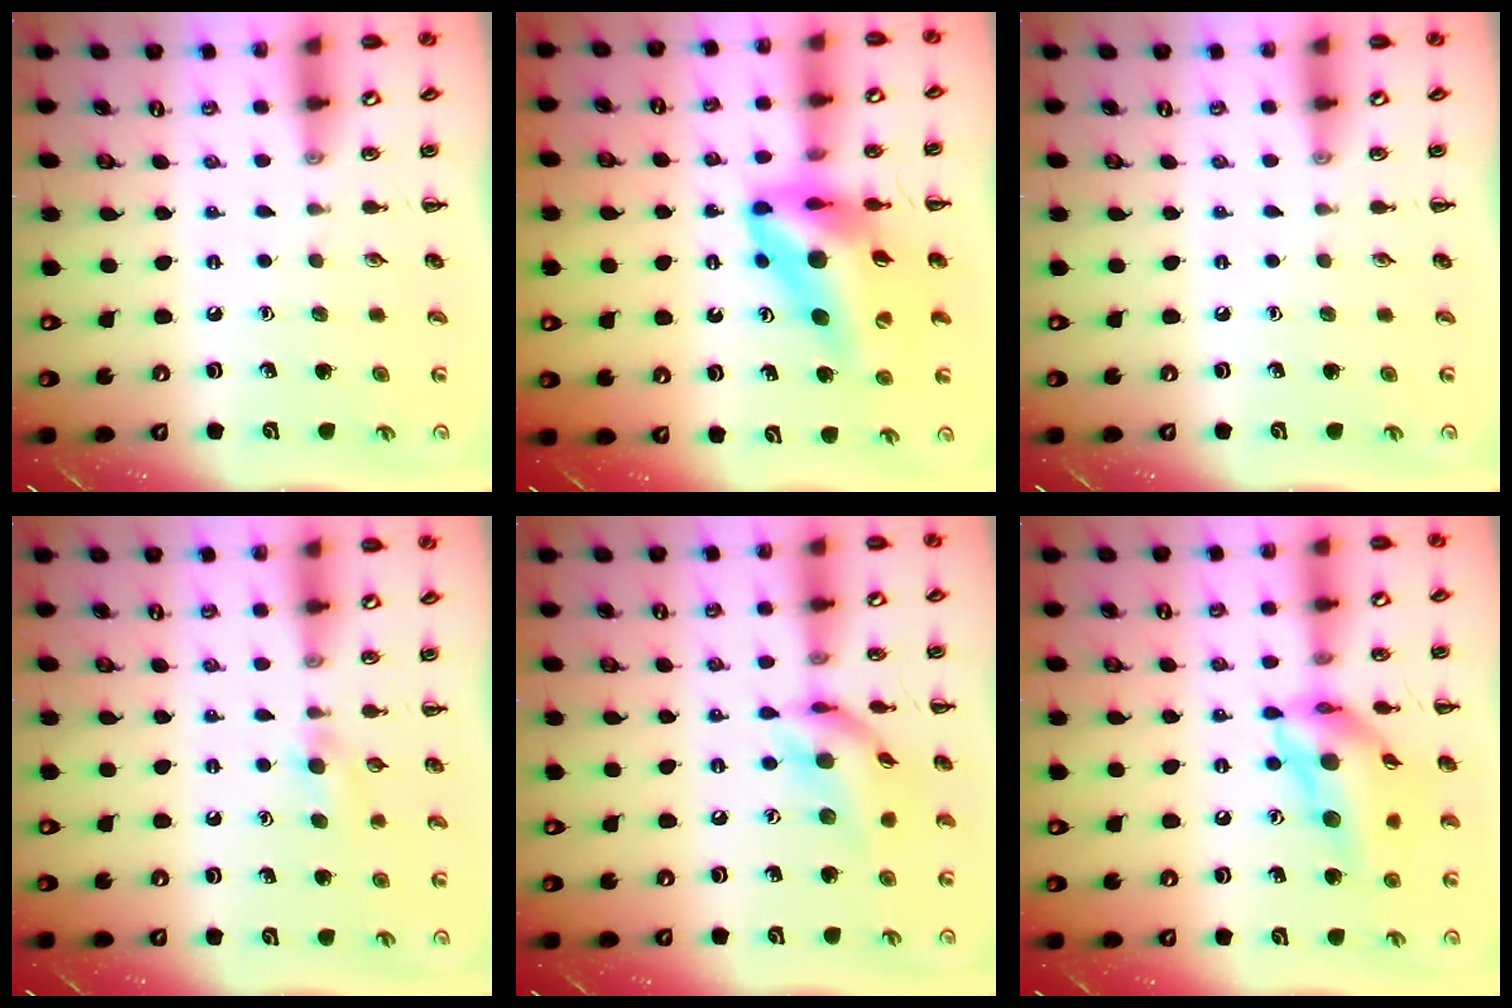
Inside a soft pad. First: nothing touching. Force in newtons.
{"total": 14.9, "press": 14.2, "slide": 4.6}
{"total": 0.0}
{"total": 5.1, "press": 4.8, "slide": 1.8}
{"total": 13.2, "press": 13.0, "slide": 2.0}
{"total": 18.2, "press": 17.8, "slide": 4.0}